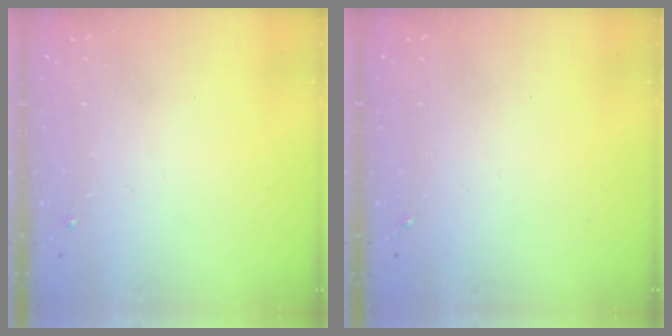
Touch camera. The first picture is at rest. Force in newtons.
{"total": 0.0}